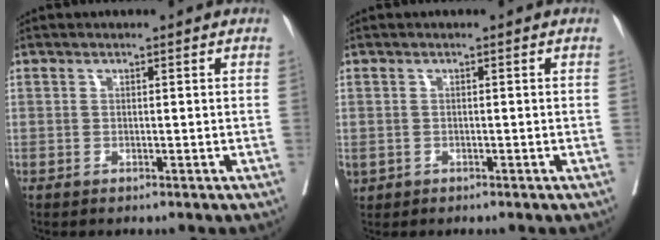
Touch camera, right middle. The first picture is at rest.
{"total": 1.4, "force": [-0.4, 1.2, 0.5], "torque": [-0.014, 0.002, 0.001]}